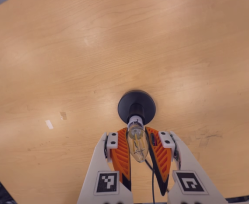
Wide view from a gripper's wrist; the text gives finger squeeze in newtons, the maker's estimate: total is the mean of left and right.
{"total": 16.7, "left": 15.6, "right": 17.8}